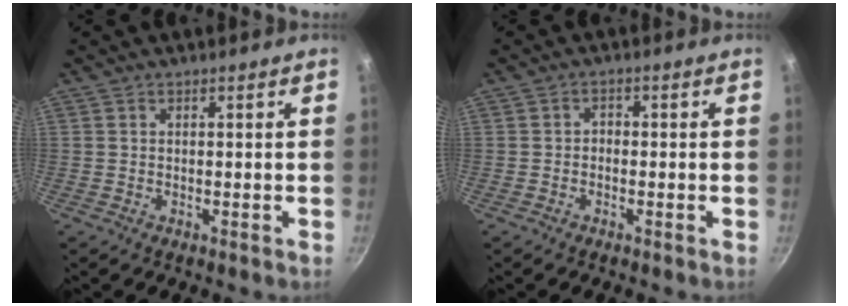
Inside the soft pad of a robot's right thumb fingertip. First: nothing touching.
{"total": 1.5, "force": [-0.5, 1.2, 0.8], "torque": [-0.011, 0.009, -0.013]}